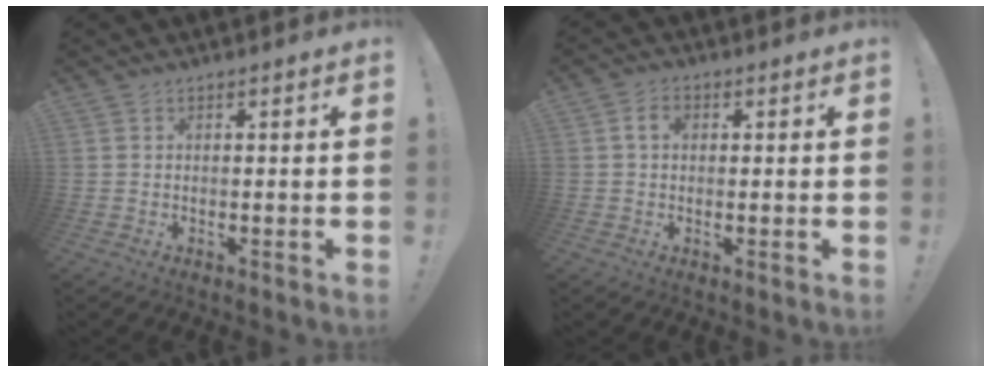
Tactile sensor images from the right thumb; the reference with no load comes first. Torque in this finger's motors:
{"motor_torque": [1.40, 1.39, 1.18, 0.05, 0.44]}